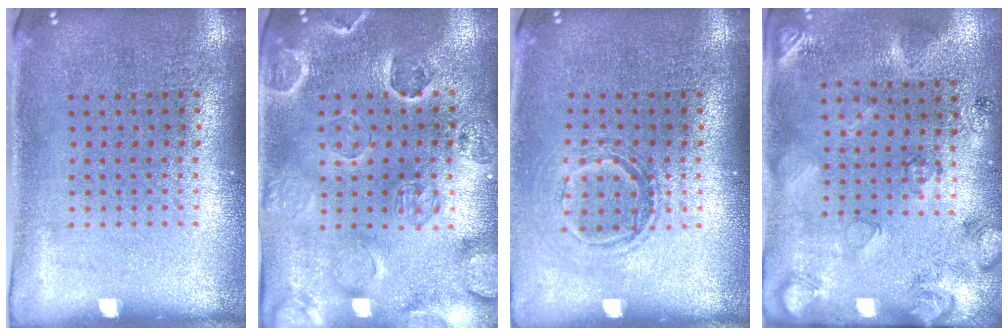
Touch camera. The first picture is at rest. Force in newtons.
{"total": 2.6, "press": 2.5, "slide": 0.6}
{"total": 1.3, "press": 1.1, "slide": 0.7}
{"total": 2.5, "press": 1.8, "slide": 1.8}